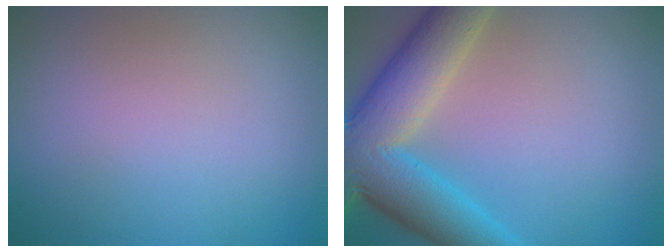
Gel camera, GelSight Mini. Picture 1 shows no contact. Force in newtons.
{"total": 10.4, "press": 10.4, "slide": 0.5}